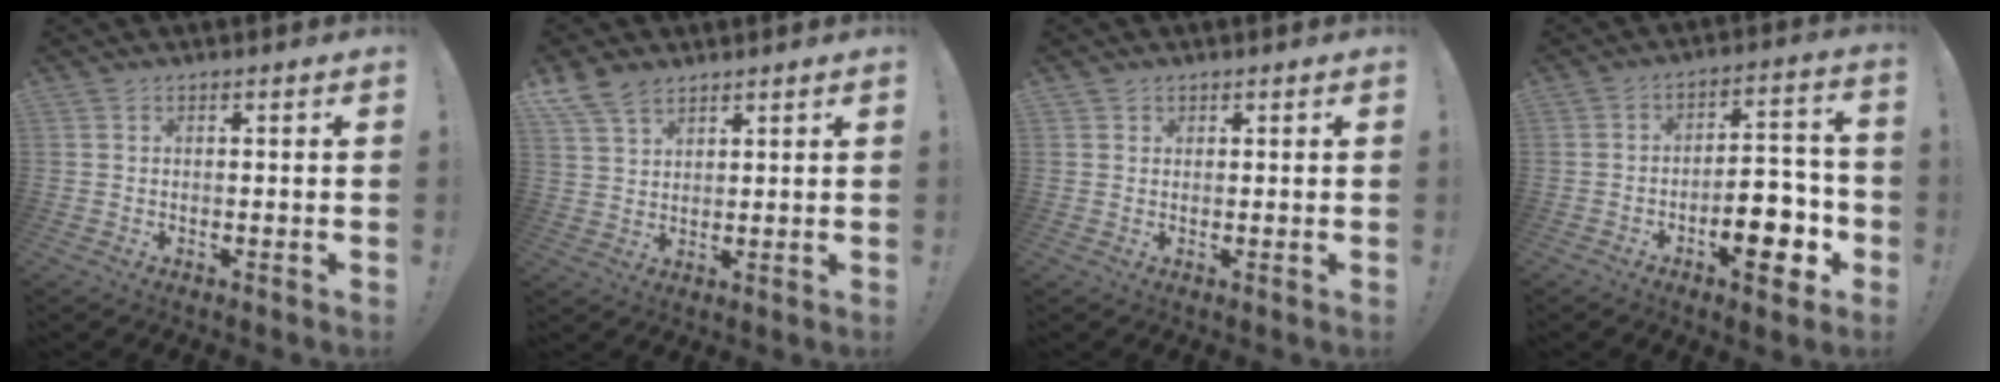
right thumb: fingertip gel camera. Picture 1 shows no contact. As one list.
[{"total": 7.2, "force": [5.3, 3.9, 2.9], "torque": [-0.059, -0.022, 0.104]}, {"total": 1.1, "force": [0.8, 0.8, 0.1], "torque": [0.002, -0.002, 0.013]}, {"total": 14.5, "force": [-5.6, 6.8, 11.6], "torque": [-0.130, 0.036, -0.087]}]